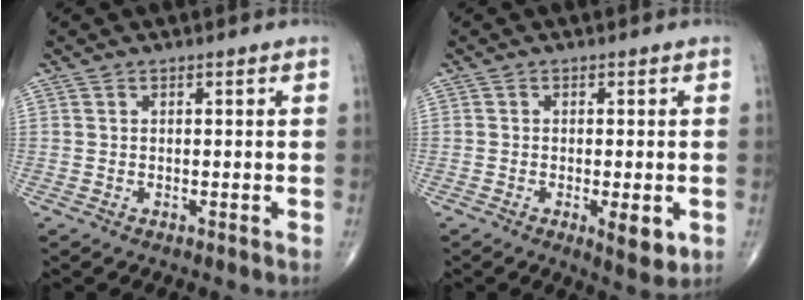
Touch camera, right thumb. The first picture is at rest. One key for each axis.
{"total": 5.2, "fx": -1.5, "fy": 1.7, "fz": 4.7, "tx": -0.065, "ty": -0.011, "tz": -0.020}